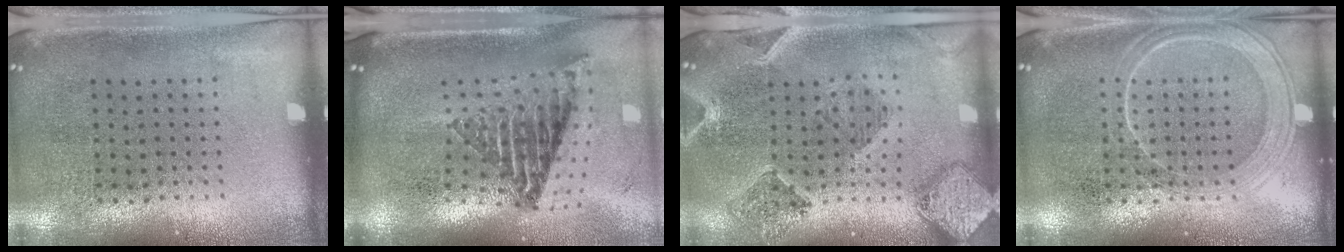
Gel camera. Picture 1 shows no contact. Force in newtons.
{"total": 2.6, "press": 1.6, "slide": 2.1}
{"total": 1.4, "press": 1.4, "slide": 0.4}
{"total": 2.4, "press": 2.4, "slide": 0.4}